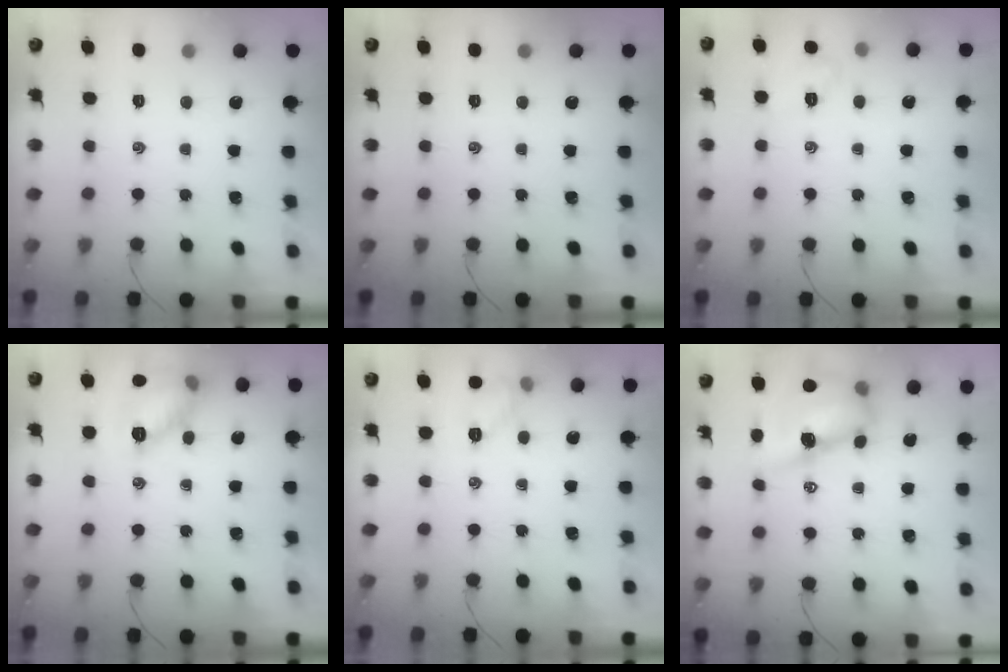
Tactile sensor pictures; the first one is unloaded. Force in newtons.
{"total": 0.0}
{"total": 4.4, "press": 4.2, "slide": 1.3}
{"total": 12.0, "press": 12.0, "slide": 0.4}
{"total": 6.4, "press": 6.2, "slide": 1.5}
{"total": 12.4, "press": 12.1, "slide": 2.6}